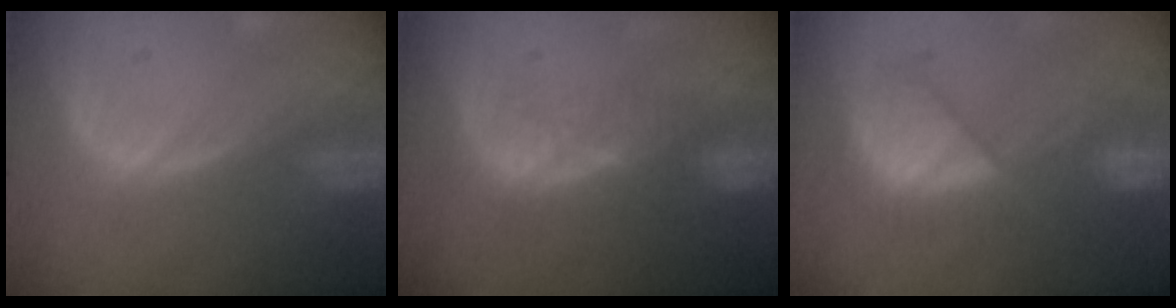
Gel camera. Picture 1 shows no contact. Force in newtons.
{"total": 5.3, "press": 4.8, "slide": 2.2}
{"total": 8.1, "press": 8.1, "slide": 0.0}